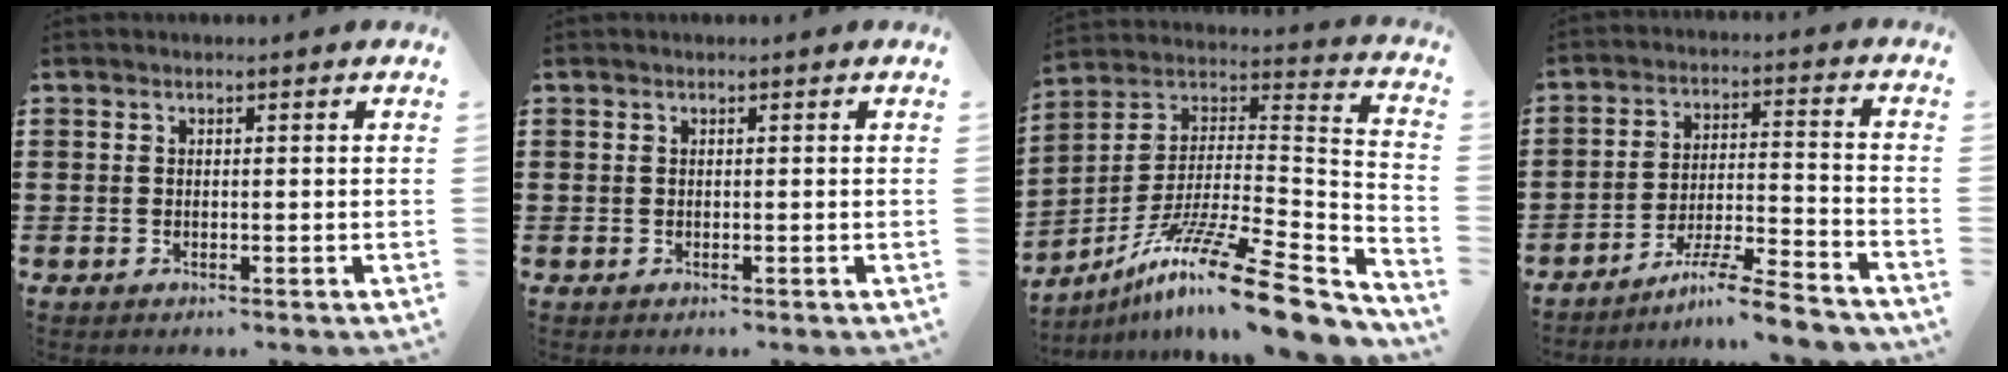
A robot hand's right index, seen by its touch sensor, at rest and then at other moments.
{"total": 0.0}
{"total": 16.8, "force": [-12.0, 1.5, 11.6], "torque": [-0.197, 0.022, -0.215]}
{"total": 7.9, "force": [-6.9, 0.0, 3.9], "torque": [-0.072, 0.002, -0.133]}